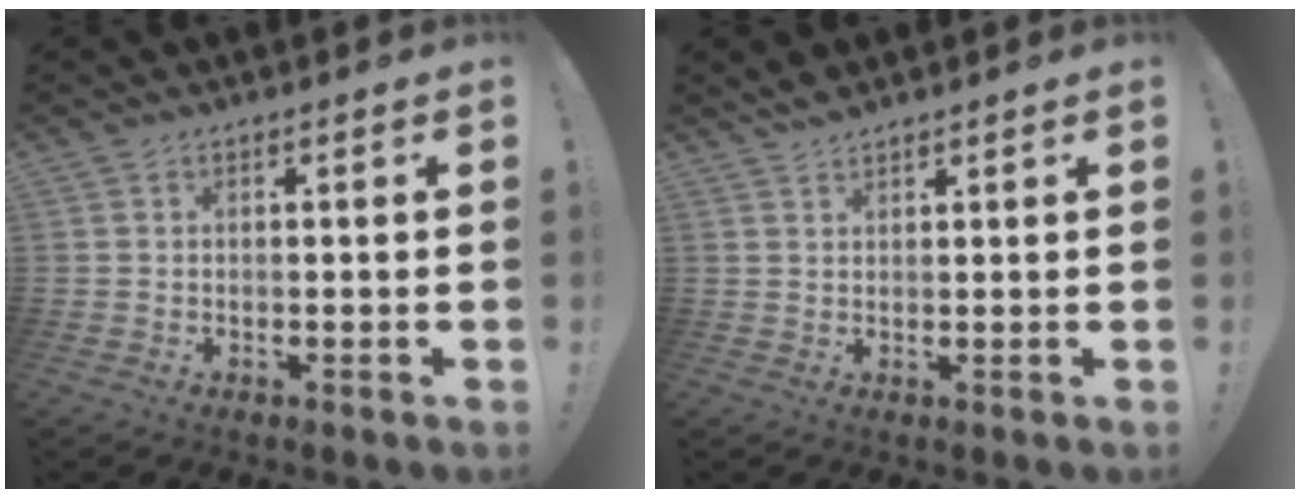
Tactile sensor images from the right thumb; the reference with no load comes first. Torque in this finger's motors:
{"motor_torque": [0.09, 0.04, 0.38, 0.12, 0.02]}